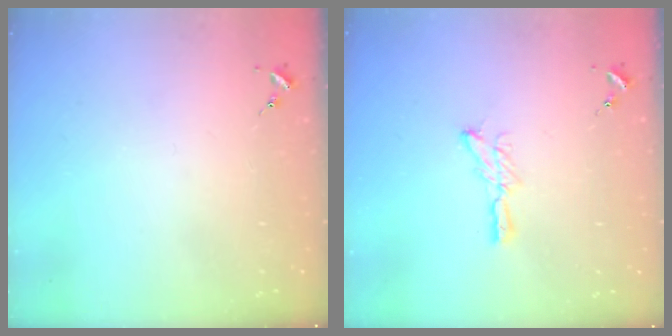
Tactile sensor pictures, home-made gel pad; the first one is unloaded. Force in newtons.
{"total": 6.6, "press": 6.6, "slide": 0.2}